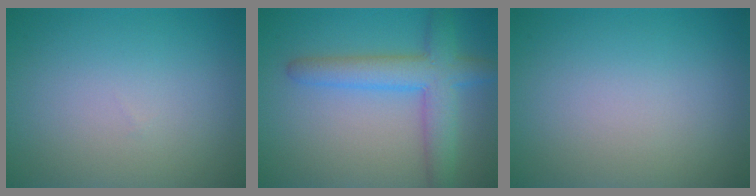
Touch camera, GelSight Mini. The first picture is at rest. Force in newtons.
{"total": 5.2, "press": 5.2, "slide": 0.3}
{"total": 0.0}